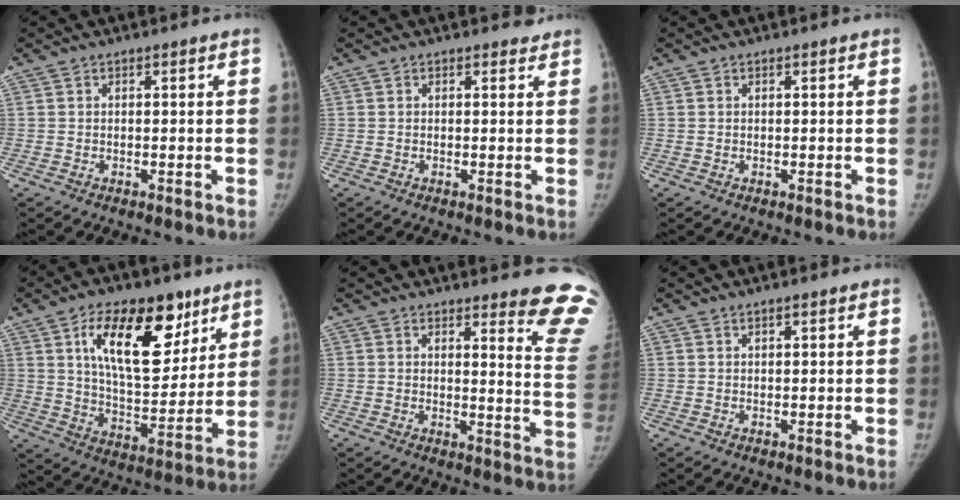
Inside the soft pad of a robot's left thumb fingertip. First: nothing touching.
{"total": 2.1, "force": [1.8, 1.0, -0.1], "torque": [0.020, -0.012, 0.009]}
{"total": 0.0}
{"total": 20.2, "force": [9.6, 10.3, 14.4], "torque": [-0.177, -0.045, 0.163]}
{"total": 12.4, "force": [11.0, 1.1, 5.6], "torque": [-0.043, -0.132, 0.105]}
{"total": 0.9, "force": [0.6, 0.3, 0.6], "torque": [-0.009, -0.002, 0.010]}